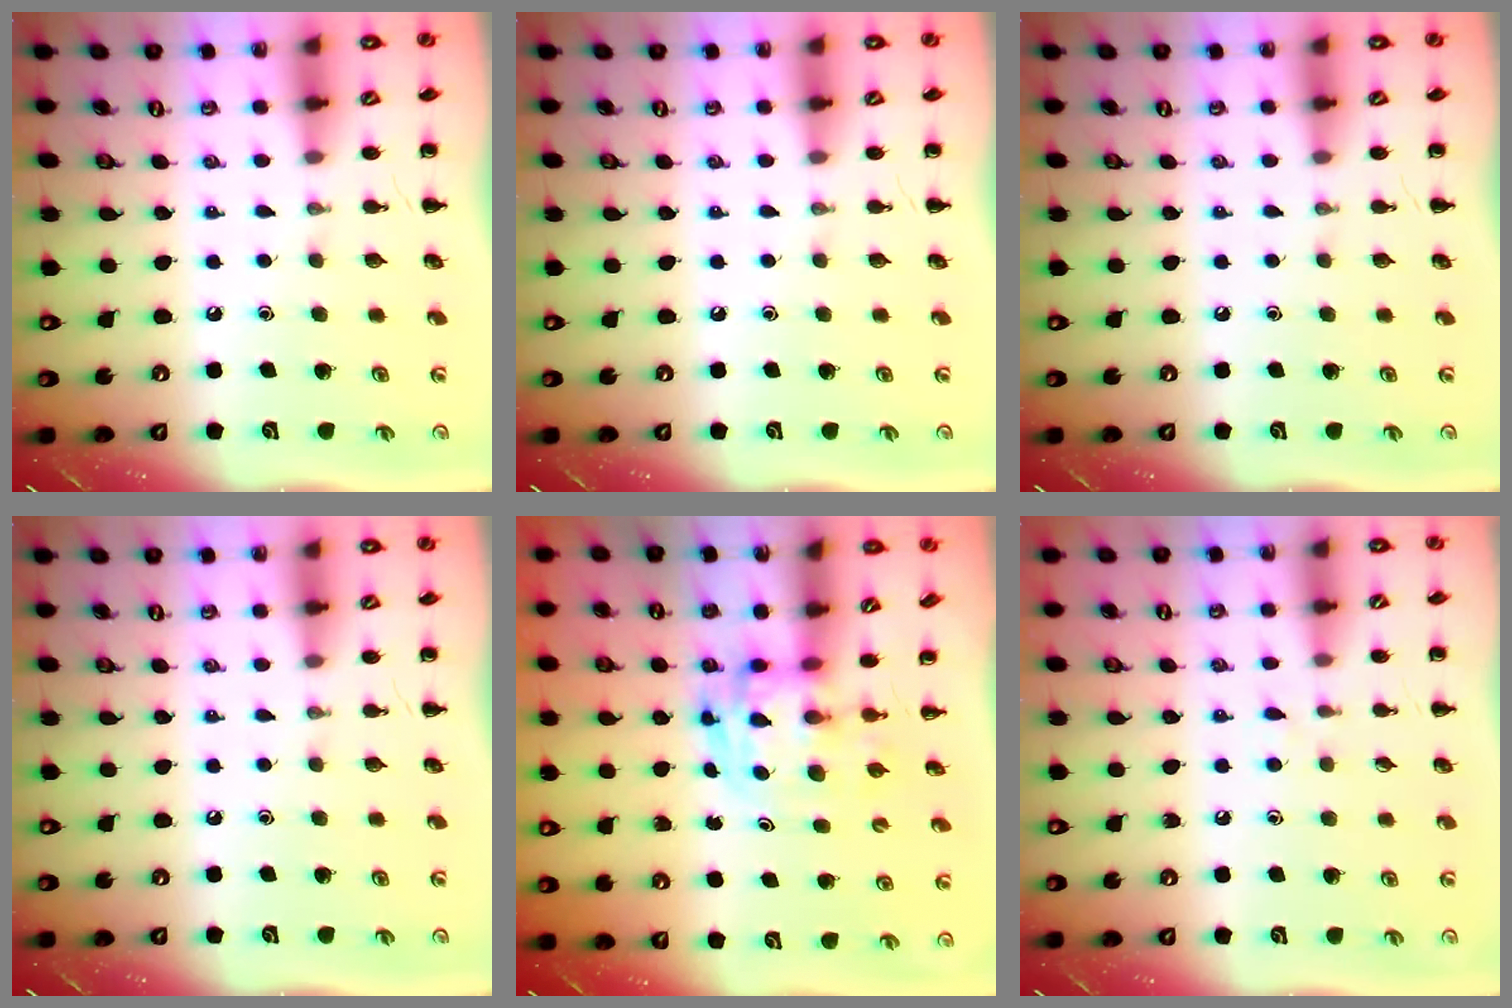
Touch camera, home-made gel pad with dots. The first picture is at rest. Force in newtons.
{"total": 0.0}
{"total": 0.0}
{"total": 0.0}
{"total": 3.4, "press": 3.4, "slide": 0.6}
{"total": 3.6, "press": 3.3, "slide": 1.4}